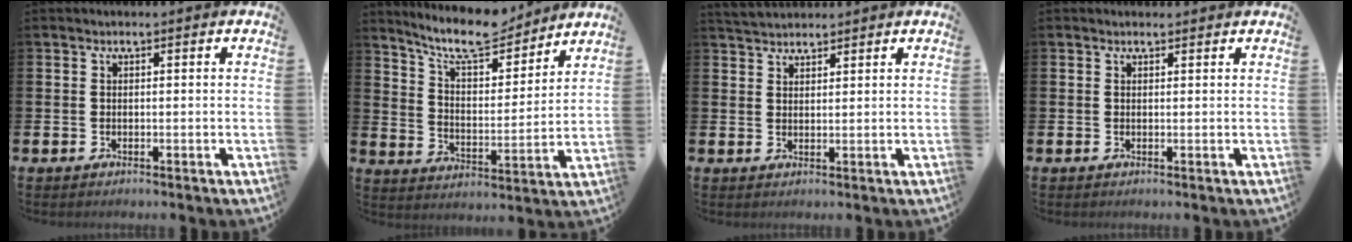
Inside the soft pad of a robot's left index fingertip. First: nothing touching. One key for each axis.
{"total": 10.2, "fx": 9.3, "fy": 2.1, "fz": 3.6, "tx": -0.094, "ty": -0.059, "tz": 0.163}
{"total": 3.1, "fx": 3.1, "fy": 0.7, "fz": 0.0, "tx": -0.007, "ty": -0.010, "tz": 0.057}
{"total": 0.8, "fx": 0.7, "fy": 0.3, "fz": 0.0, "tx": 0.008, "ty": -0.001, "tz": 0.011}